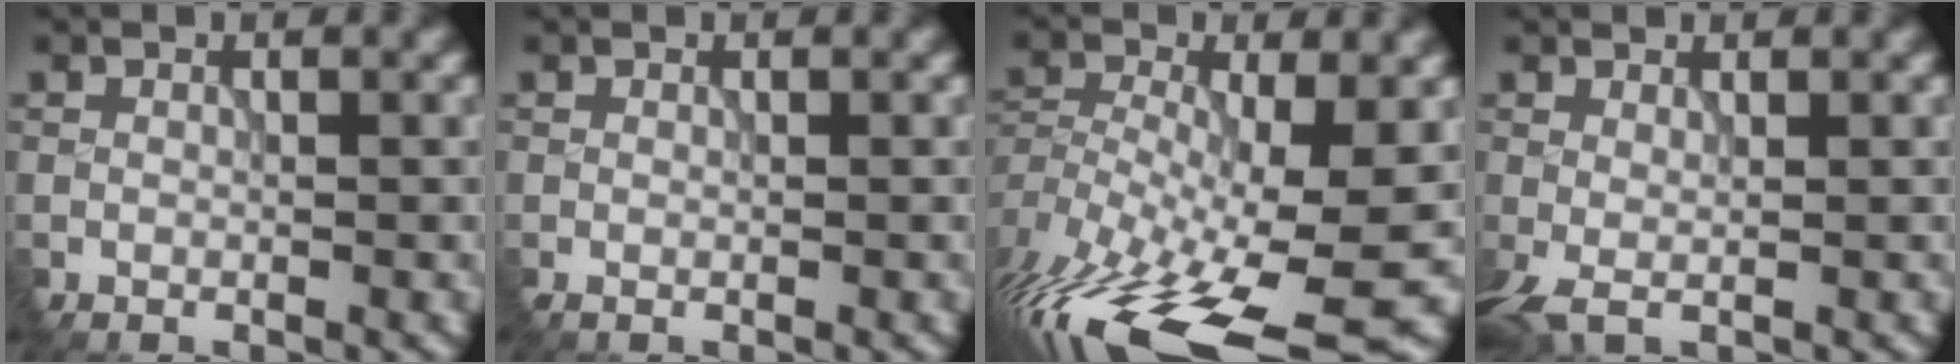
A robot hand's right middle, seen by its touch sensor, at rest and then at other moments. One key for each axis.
{"total": 0.0}
{"total": 14.2, "fx": -6.9, "fy": 4.9, "fz": 11.4, "tx": -0.231, "ty": -0.020, "tz": -0.104}
{"total": 1.7, "fx": 0.2, "fy": 0.3, "fz": 1.7, "tx": -0.033, "ty": 0.004, "tz": 0.001}